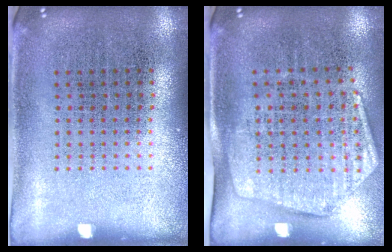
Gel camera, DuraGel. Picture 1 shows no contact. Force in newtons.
{"total": 1.9, "press": 1.6, "slide": 1.0}